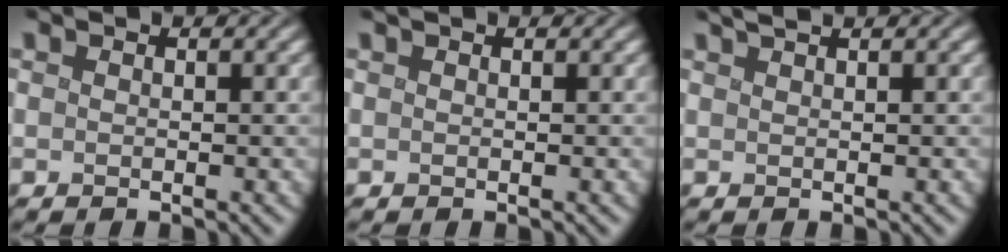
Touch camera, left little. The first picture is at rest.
{"total": 0.9, "force": [0.7, 0.3, 0.4], "torque": [0.001, 0.001, 0.001]}
{"total": 2.7, "force": [2.1, 0.7, 1.5], "torque": [-0.002, 0.014, 0.011]}